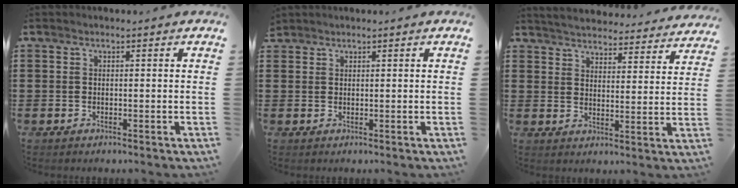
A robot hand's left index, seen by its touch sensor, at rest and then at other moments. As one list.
[{"total": 1.0, "force": [0.9, 0.2, 0.0], "torque": [-0.003, 0.000, 0.019]}, {"total": 4.3, "force": [4.3, -0.3, 0.2], "torque": [-0.027, -0.034, 0.072]}]